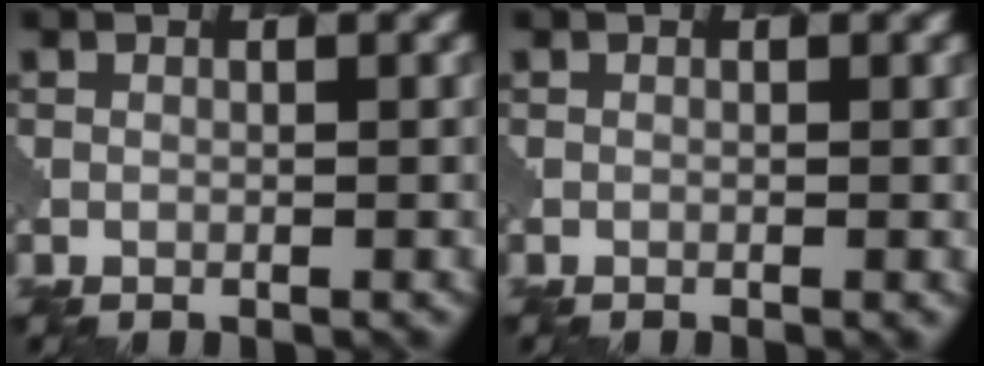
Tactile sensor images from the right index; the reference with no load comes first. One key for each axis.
{"total": 0.8, "fx": -0.1, "fy": 0.3, "fz": 0.7, "tx": -0.004, "ty": -0.001, "tz": 0.004}